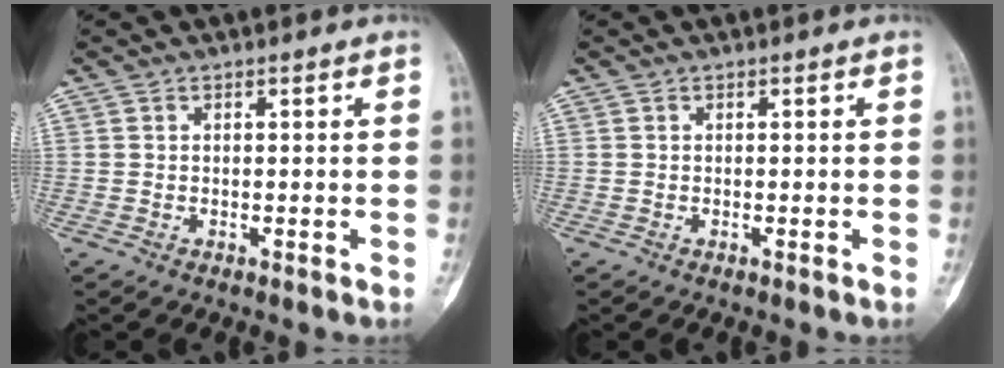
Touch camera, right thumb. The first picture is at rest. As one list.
[{"total": 0.0}]